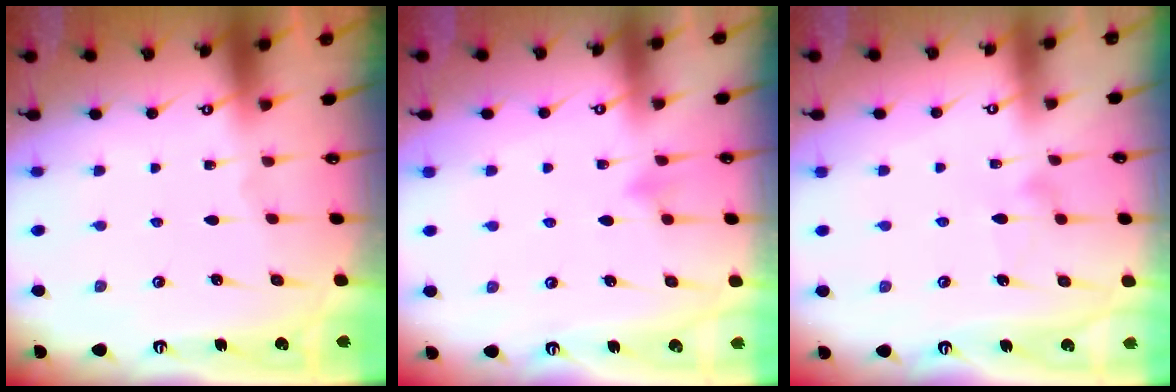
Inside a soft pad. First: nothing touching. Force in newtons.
{"total": 5.8, "press": 5.8, "slide": 0.3}
{"total": 7.5, "press": 7.5, "slide": 0.4}